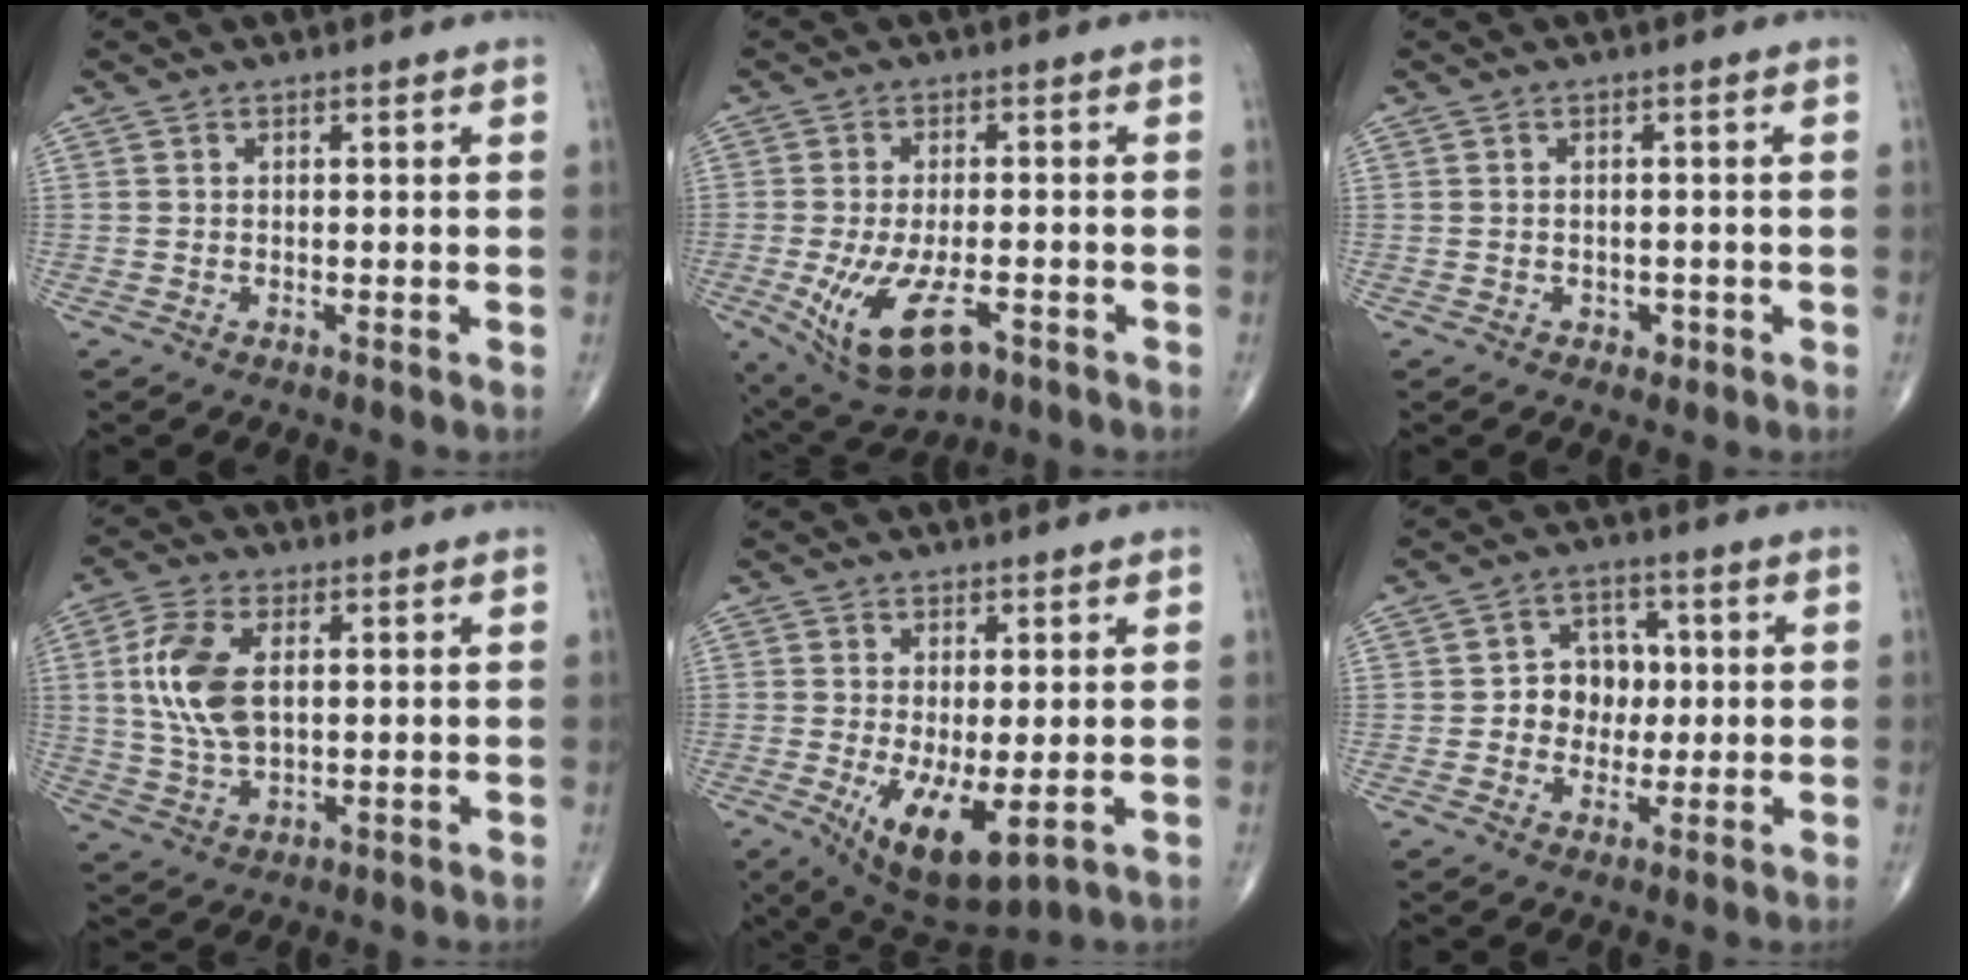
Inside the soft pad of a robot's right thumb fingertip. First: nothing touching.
{"total": 12.3, "force": [-4.8, 5.5, 9.9], "torque": [-0.182, 0.001, -0.069]}
{"total": 1.5, "force": [-0.6, 1.2, 0.6], "torque": [0.000, 0.002, -0.008]}
{"total": 10.7, "force": [1.8, 5.8, 8.8], "torque": [-0.185, -0.002, 0.036]}
{"total": 10.0, "force": [-2.2, 3.8, 9.0], "torque": [-0.152, -0.025, -0.021]}
{"total": 7.3, "force": [0.1, 6.2, 3.8], "torque": [-0.006, 0.013, -0.005]}